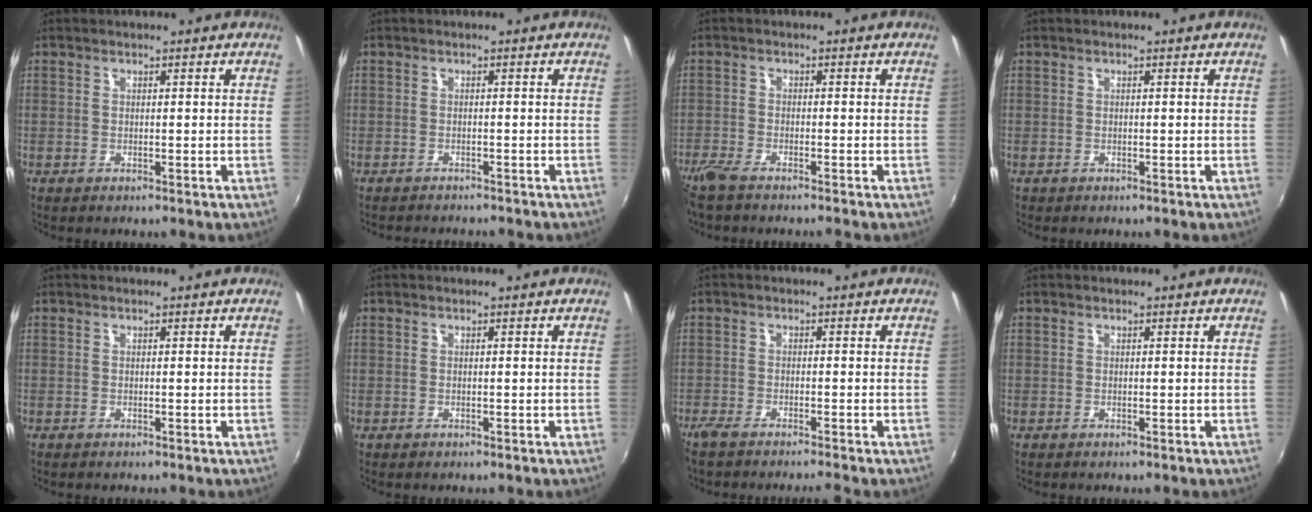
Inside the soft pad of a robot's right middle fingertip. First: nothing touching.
{"total": 3.2, "force": [-3.0, 0.8, 0.7], "torque": [-0.025, -0.009, -0.045]}
{"total": 4.9, "force": [-4.1, 0.6, 2.5], "torque": [-0.068, -0.019, -0.082]}
{"total": 0.0}
{"total": 0.0}
{"total": 0.0}
{"total": 4.0, "force": [-3.6, -0.3, 1.7], "torque": [-0.051, -0.014, -0.069]}
{"total": 0.0}